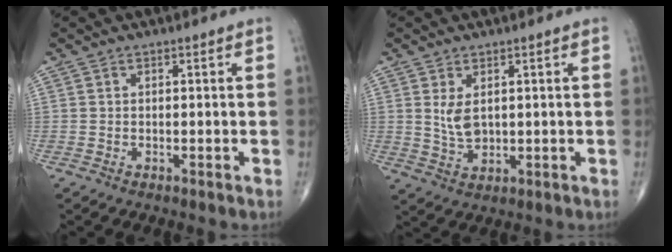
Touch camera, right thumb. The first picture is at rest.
{"total": 4.4, "force": [1.1, 2.5, 3.4], "torque": [-0.060, -0.013, 0.031]}